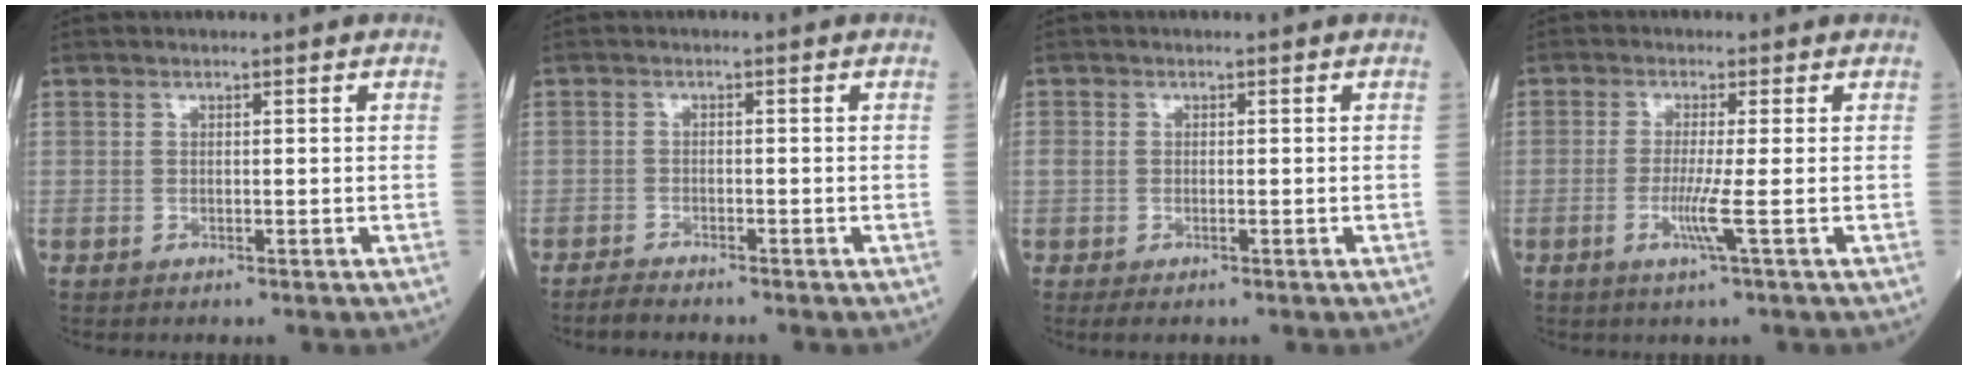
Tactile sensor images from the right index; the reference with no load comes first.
{"total": 2.3, "force": [-2.2, 0.2, 0.7], "torque": [-0.018, -0.006, -0.038]}
{"total": 2.6, "force": [-0.9, 1.3, 2.1], "torque": [-0.053, 0.002, -0.012]}
{"total": 3.7, "force": [-1.0, -1.0, 3.4], "torque": [-0.075, -0.010, -0.022]}